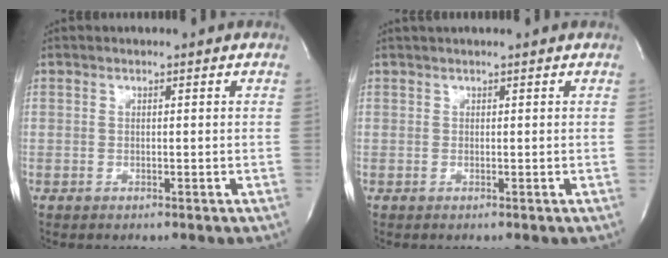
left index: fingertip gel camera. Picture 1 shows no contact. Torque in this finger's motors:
{"motor_torque": [0.13, -0.07, -0.02, 0.00]}